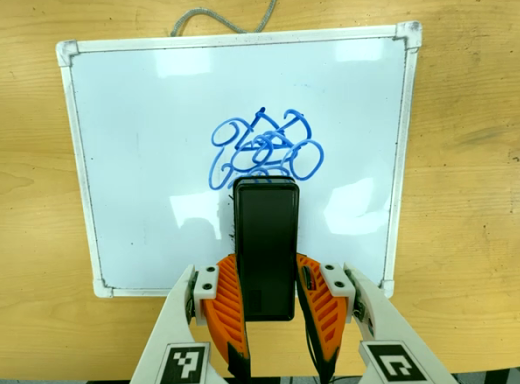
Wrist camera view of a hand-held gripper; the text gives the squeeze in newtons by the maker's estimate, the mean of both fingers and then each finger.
{"total": 5.9, "left": 4.3, "right": 7.6}